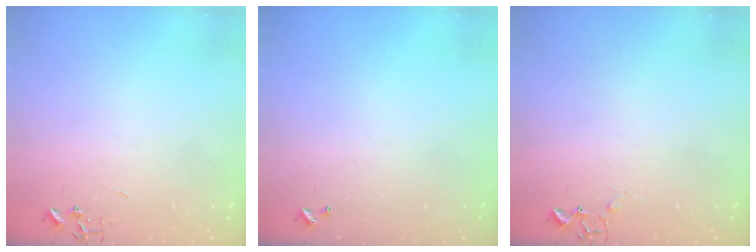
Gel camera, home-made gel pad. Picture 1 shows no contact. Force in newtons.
{"total": 0.0}
{"total": 5.4, "press": 5.3, "slide": 0.8}